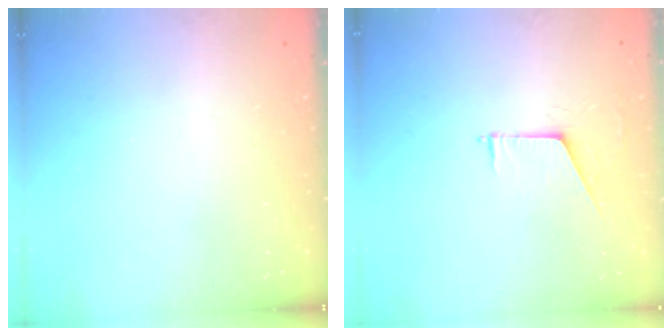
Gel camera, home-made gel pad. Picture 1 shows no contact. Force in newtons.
{"total": 5.7, "press": 5.7, "slide": 0.3}